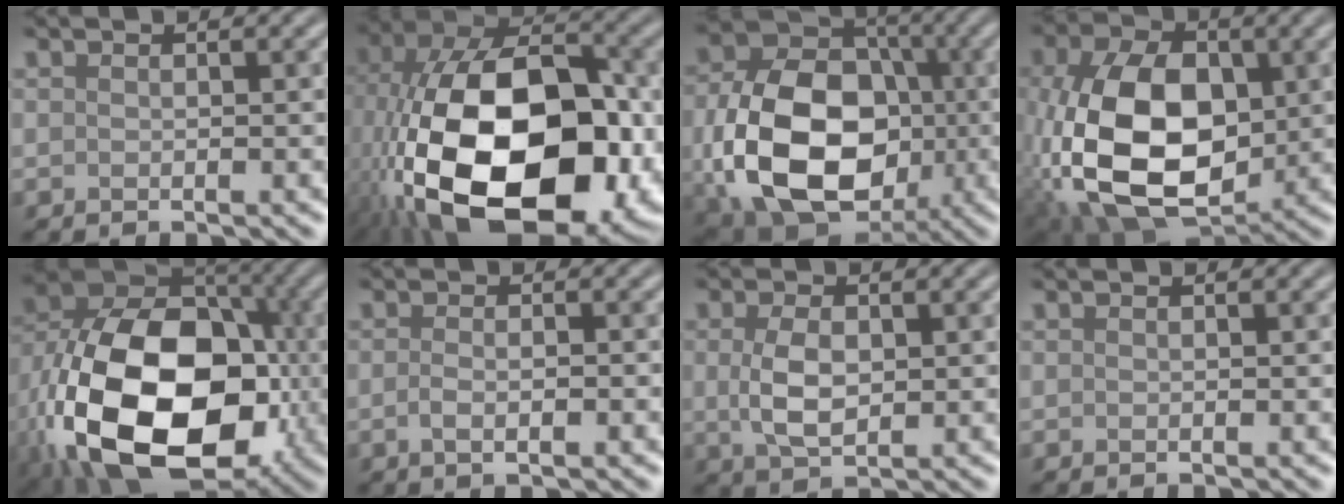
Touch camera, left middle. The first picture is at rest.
{"total": 19.7, "force": [-5.4, 11.4, 15.2], "torque": [-0.297, -0.021, -0.084]}
{"total": 14.1, "force": [-2.4, 10.4, 9.2], "torque": [-0.191, -0.027, -0.045]}
{"total": 12.9, "force": [-1.7, 8.3, 9.8], "torque": [-0.212, -0.003, -0.034]}
{"total": 18.7, "force": [-4.9, 12.5, 13.0], "torque": [-0.265, -0.032, -0.084]}
{"total": 2.1, "force": [-0.6, 0.8, 1.8], "torque": [-0.025, 0.000, -0.009]}
{"total": 3.6, "force": [0.2, 2.2, 2.8], "torque": [-0.066, 0.003, 0.007]}
{"total": 0.0}